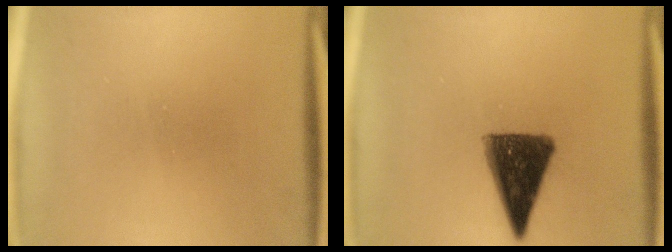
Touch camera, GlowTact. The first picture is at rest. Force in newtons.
{"total": 12.5}